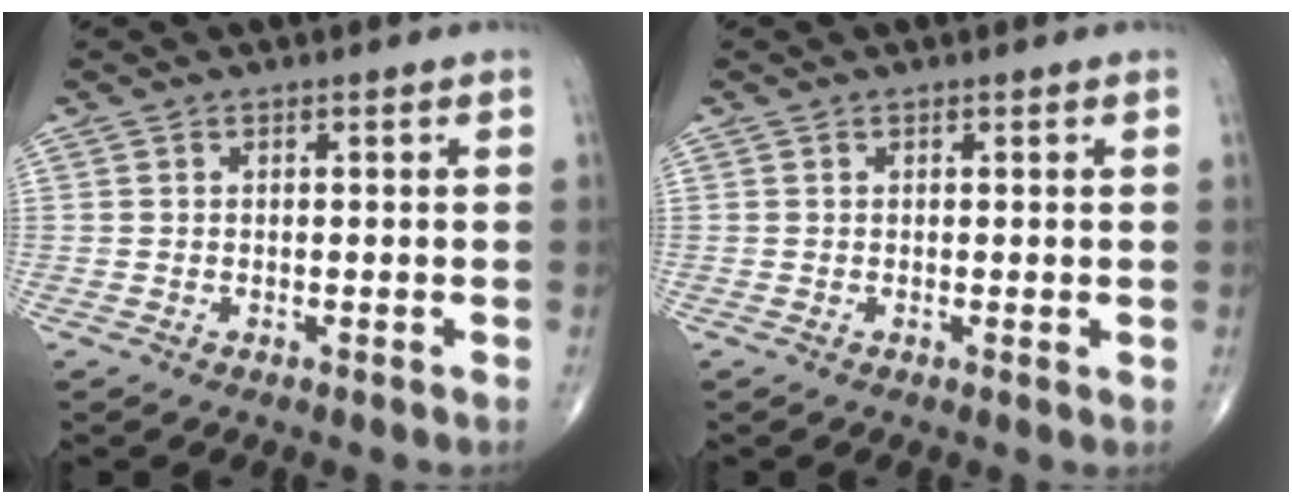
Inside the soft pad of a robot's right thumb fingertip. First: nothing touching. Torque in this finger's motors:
{"motor_torque": [-0.20, 0.15, 0.24, 0.23, -0.02]}